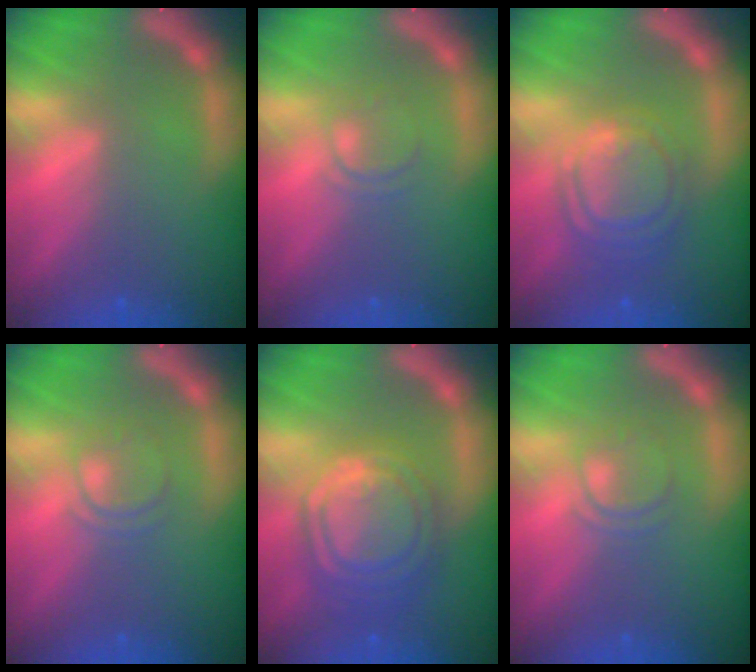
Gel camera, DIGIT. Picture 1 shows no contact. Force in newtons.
{"total": 2.0}
{"total": 6.5}
{"total": 2.4}
{"total": 9.5}
{"total": 2.4}